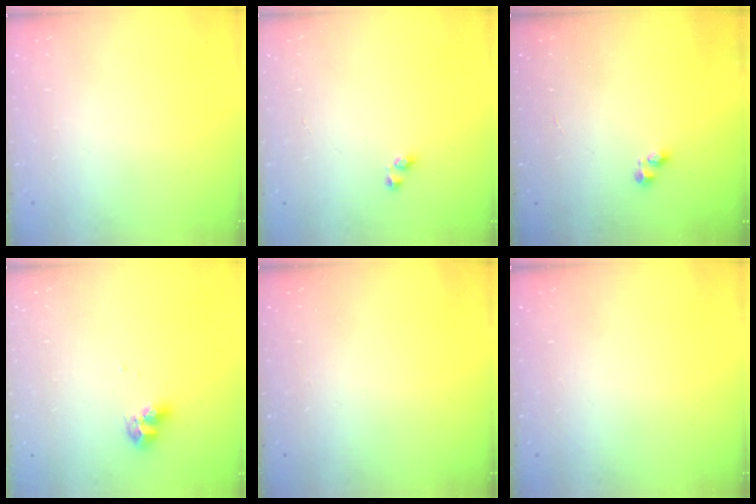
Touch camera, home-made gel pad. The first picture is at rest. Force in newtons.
{"total": 2.4, "press": 2.0, "slide": 1.3}
{"total": 2.3, "press": 2.2, "slide": 0.3}
{"total": 8.1, "press": 8.1, "slide": 0.8}
{"total": 0.0}
{"total": 0.0}